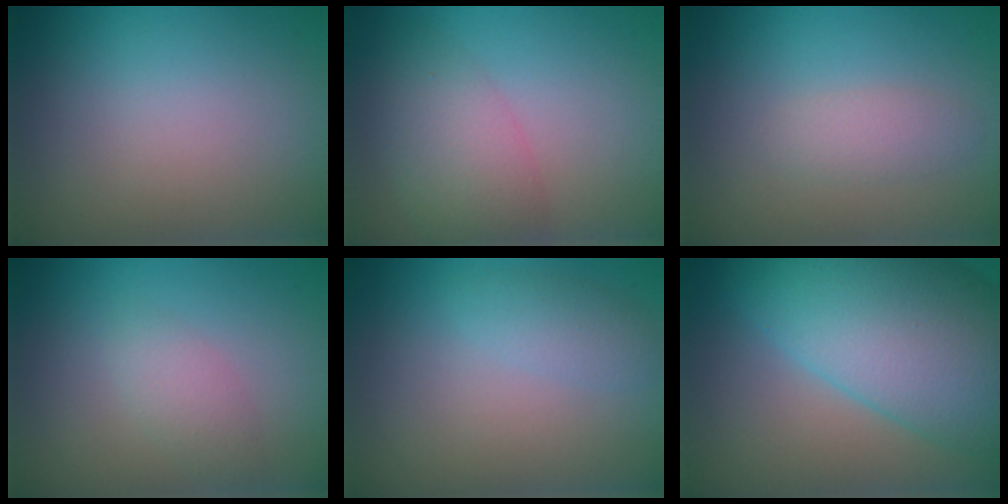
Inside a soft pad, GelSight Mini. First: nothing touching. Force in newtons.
{"total": 3.3, "press": 3.3, "slide": 0.4}
{"total": 1.6, "press": 1.6, "slide": 0.0}
{"total": 1.8, "press": 1.8, "slide": 0.1}
{"total": 1.7, "press": 1.7, "slide": 0.1}
{"total": 12.2, "press": 12.2, "slide": 0.5}